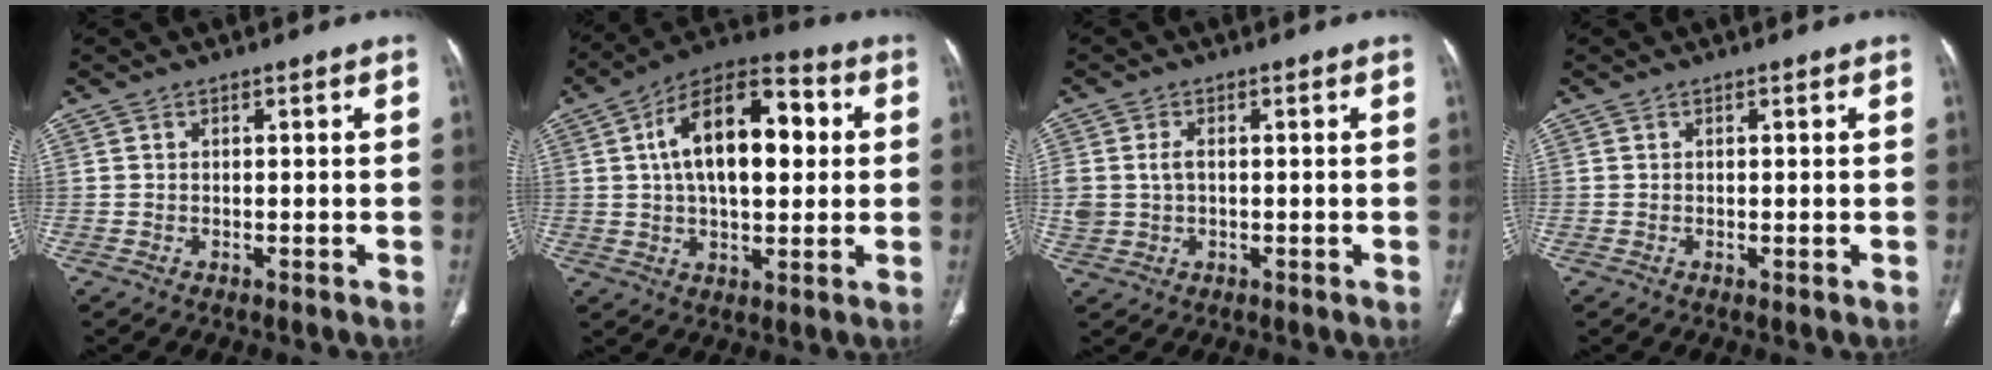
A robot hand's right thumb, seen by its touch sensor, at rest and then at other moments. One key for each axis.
{"total": 18.8, "fx": 3.4, "fy": 9.9, "fz": 15.7, "tx": -0.231, "ty": 0.025, "tz": 0.048}
{"total": 4.4, "fx": 0.3, "fy": 3.1, "fz": 3.1, "tx": -0.071, "ty": 0.008, "tz": 0.011}
{"total": 0.0}